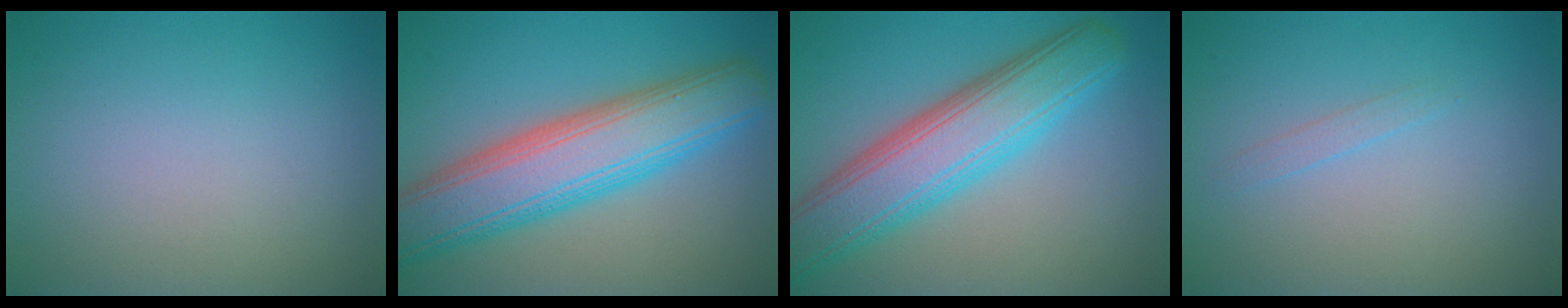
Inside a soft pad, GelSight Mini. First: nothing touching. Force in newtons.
{"total": 9.1, "press": 9.1, "slide": 0.3}
{"total": 8.2, "press": 8.2, "slide": 0.4}
{"total": 0.8, "press": 0.8, "slide": 0.1}